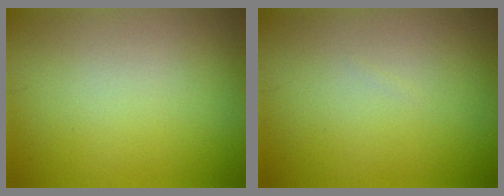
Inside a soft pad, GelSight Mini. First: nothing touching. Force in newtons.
{"total": 0.0}